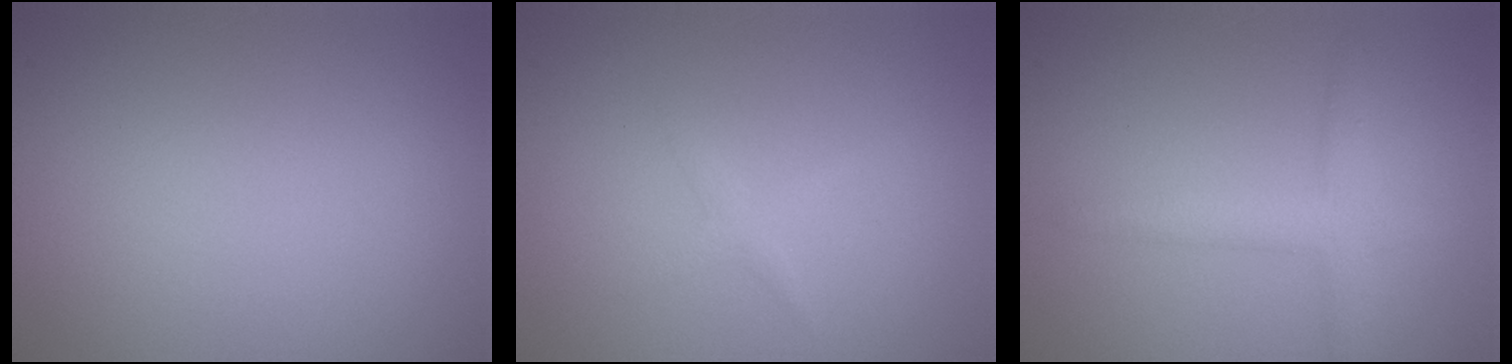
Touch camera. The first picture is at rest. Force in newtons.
{"total": 0.9, "press": 0.8, "slide": 0.1}
{"total": 2.9, "press": 2.9, "slide": 0.2}